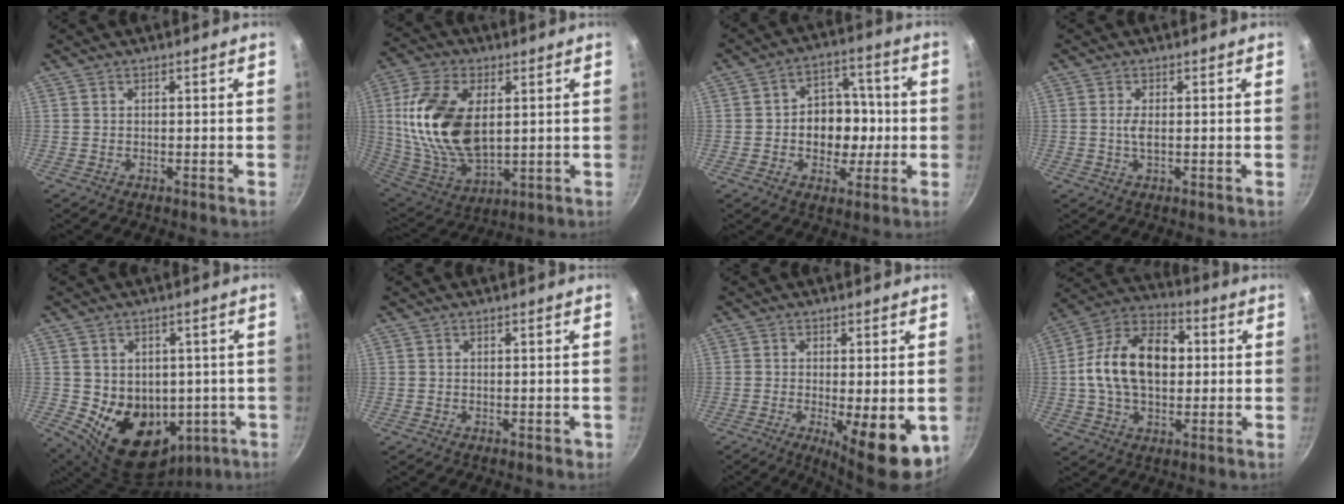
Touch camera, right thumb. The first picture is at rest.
{"total": 20.1, "force": [3.3, 11.5, 16.1], "torque": [-0.304, -0.013, 0.073]}
{"total": 11.7, "force": [-1.0, 9.1, 7.3], "torque": [-0.055, 0.017, -0.022]}
{"total": 2.2, "force": [0.1, 0.7, 2.1], "torque": [-0.048, -0.001, 0.000]}
{"total": 15.6, "force": [-1.5, 12.2, 9.6], "torque": [-0.125, -0.011, 0.007]}
{"total": 0.7, "force": [-0.3, 0.5, 0.4], "torque": [-0.002, 0.002, -0.003]}
{"total": 12.0, "force": [-3.5, 3.6, 10.9], "torque": [-0.137, -0.010, -0.039]}
{"total": 17.6, "force": [1.1, 11.5, 13.3], "torque": [-0.201, 0.028, 0.000]}